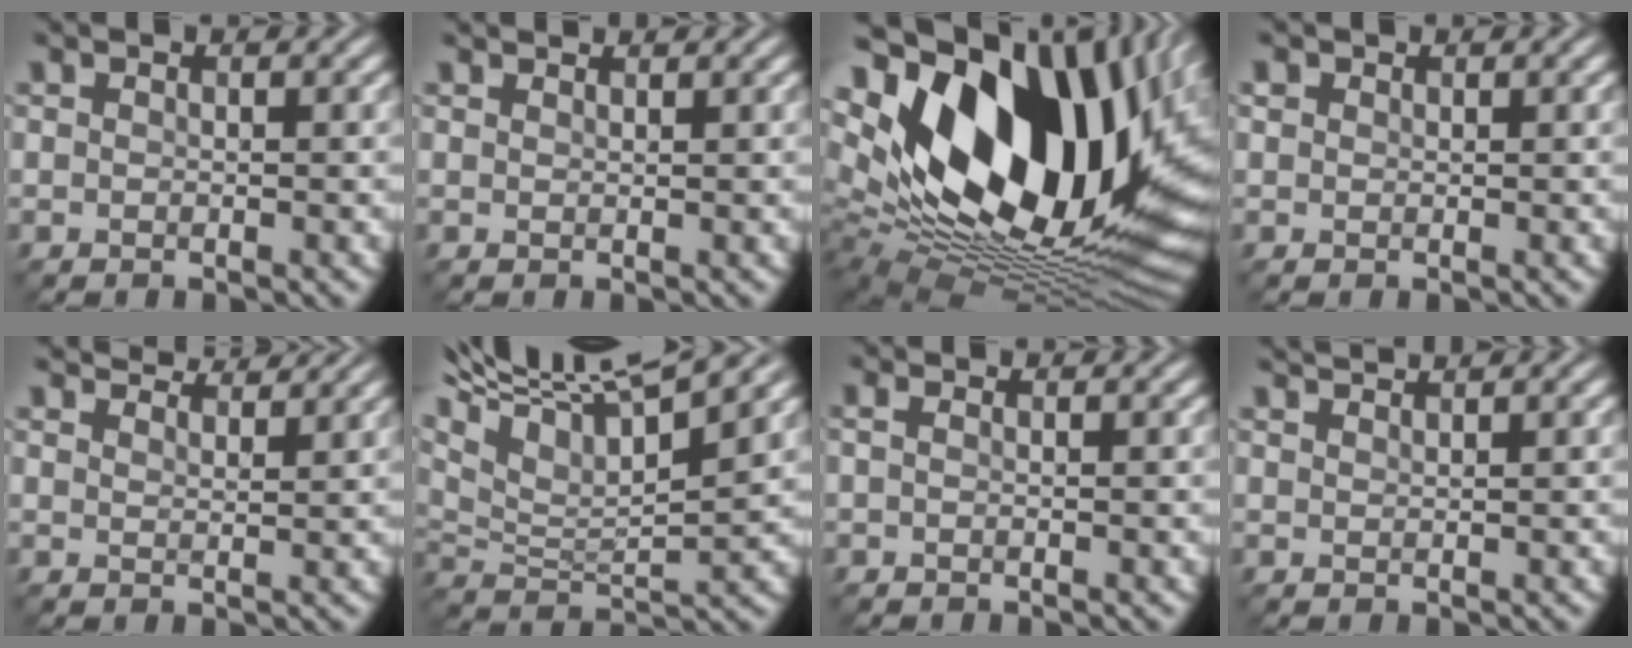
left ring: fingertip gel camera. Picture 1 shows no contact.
{"total": 1.6, "force": [1.6, 0.1, 0.4], "torque": [-0.009, -0.002, 0.017]}
{"total": 21.0, "force": [6.5, 12.1, 15.9], "torque": [-0.292, 0.000, 0.122]}
{"total": 0.7, "force": [0.5, 0.5, 0.2], "torque": [-0.002, 0.002, 0.008]}
{"total": 4.8, "force": [4.6, 0.6, 1.4], "torque": [-0.018, 0.002, 0.053]}
{"total": 14.8, "force": [9.5, 4.5, 10.4], "torque": [-0.202, 0.040, 0.144]}
{"total": 0.9, "force": [0.4, 0.3, 0.7], "torque": [-0.017, -0.003, -0.001]}
{"total": 1.8, "force": [1.7, 0.3, 0.7], "torque": [0.000, 0.002, 0.019]}